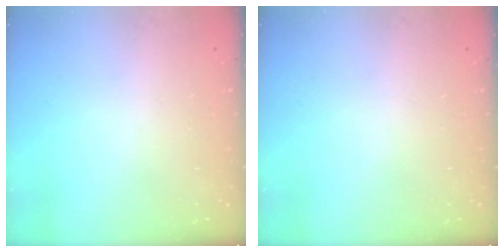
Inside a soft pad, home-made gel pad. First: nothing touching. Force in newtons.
{"total": 0.0}